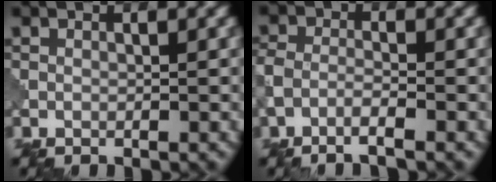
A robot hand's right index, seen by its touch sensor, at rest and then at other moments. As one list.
[{"total": 2.2, "force": [-1.5, 0.6, 1.5], "torque": [-0.035, -0.001, -0.039]}]